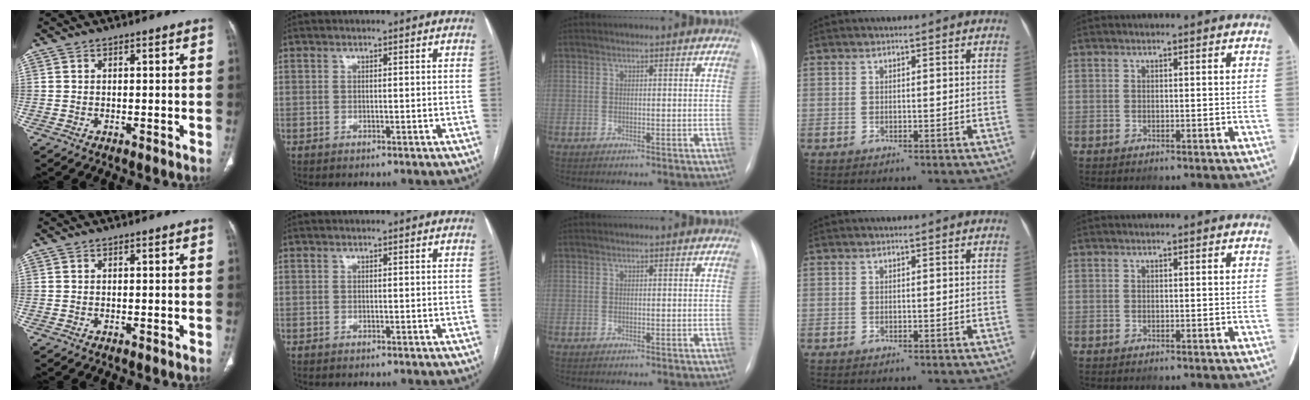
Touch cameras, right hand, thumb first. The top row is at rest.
{}